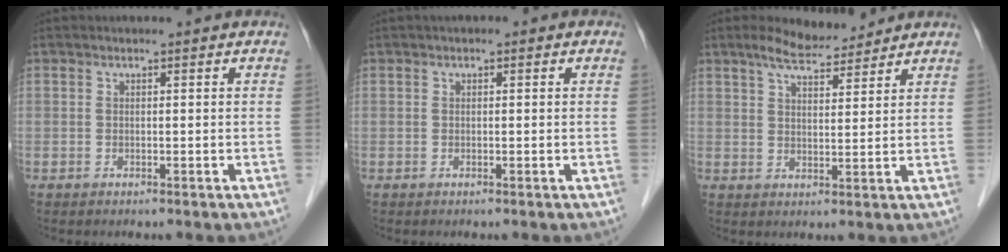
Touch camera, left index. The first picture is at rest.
{"total": 0.7, "force": [0.2, 0.5, 0.5], "torque": [-0.008, 0.011, 0.000]}
{"total": 6.1, "force": [5.4, 1.2, 2.6], "torque": [-0.058, 0.018, 0.097]}